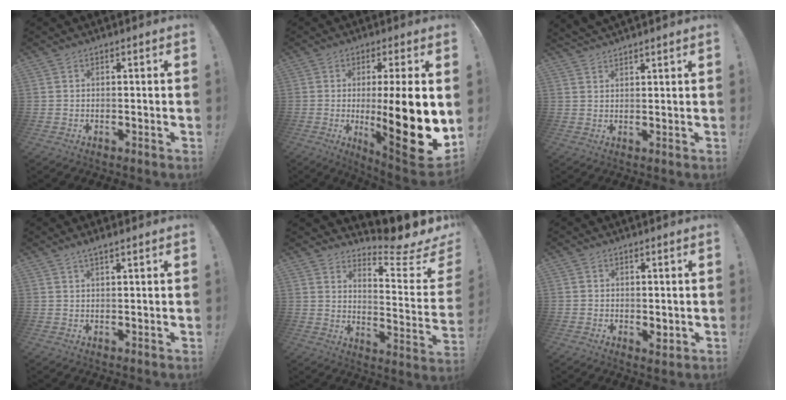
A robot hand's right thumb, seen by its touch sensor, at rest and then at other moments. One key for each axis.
{"total": 20.6, "fx": -1.9, "fy": 3.7, "fz": 20.2, "tx": -0.311, "ty": -0.021, "tz": -0.024}
{"total": 2.7, "fx": 2.5, "fy": 0.1, "fz": 0.8, "tx": -0.020, "ty": -0.016, "tz": 0.049}
{"total": 1.9, "fx": 1.5, "fy": 0.0, "fz": 1.3, "tx": -0.028, "ty": -0.002, "tz": 0.026}
{"total": 8.1, "fx": 7.4, "fy": 0.2, "fz": 3.3, "tx": -0.025, "ty": -0.097, "tz": 0.113}
{"total": 3.8, "fx": -0.2, "fy": 3.5, "fz": 1.5, "tx": -0.018, "ty": 0.004, "tz": 0.000}